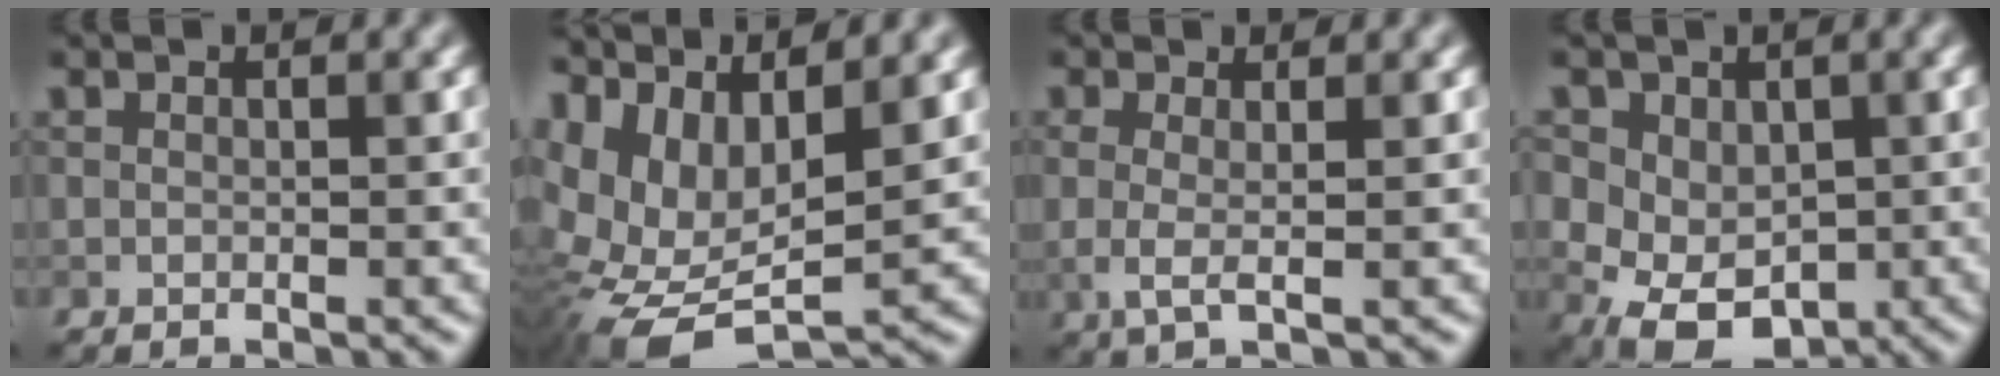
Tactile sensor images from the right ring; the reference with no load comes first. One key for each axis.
{"total": 11.6, "fx": 1.1, "fy": 6.9, "fz": 9.3, "tx": -0.179, "ty": -0.004, "tz": 0.049}
{"total": 2.4, "fx": 0.0, "fy": 0.6, "fz": 2.3, "tx": -0.046, "ty": -0.004, "tz": -0.001}
{"total": 7.6, "fx": -0.2, "fy": 6.0, "fz": 4.6, "tx": -0.062, "ty": 0.003, "tz": -0.013}